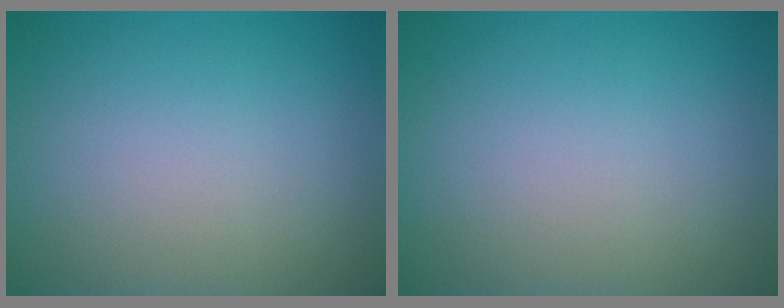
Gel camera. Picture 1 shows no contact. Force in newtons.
{"total": 0.0}